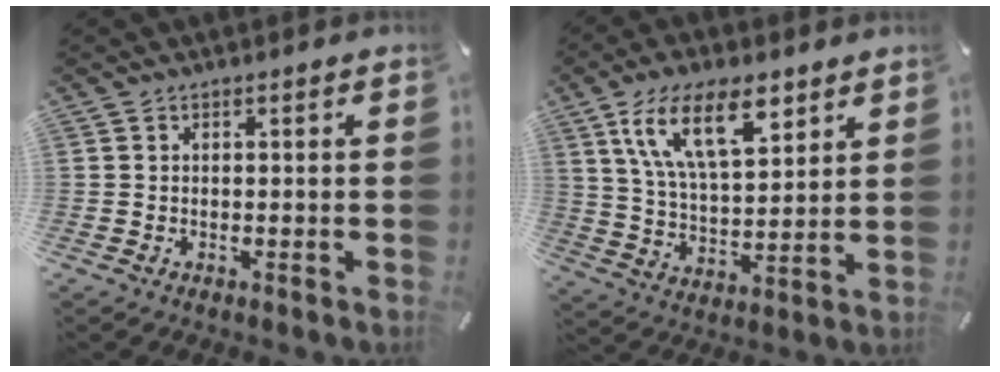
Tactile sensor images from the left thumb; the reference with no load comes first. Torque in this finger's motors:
{"motor_torque": [1.94, 2.13, 1.43, -1.34, 0.38]}